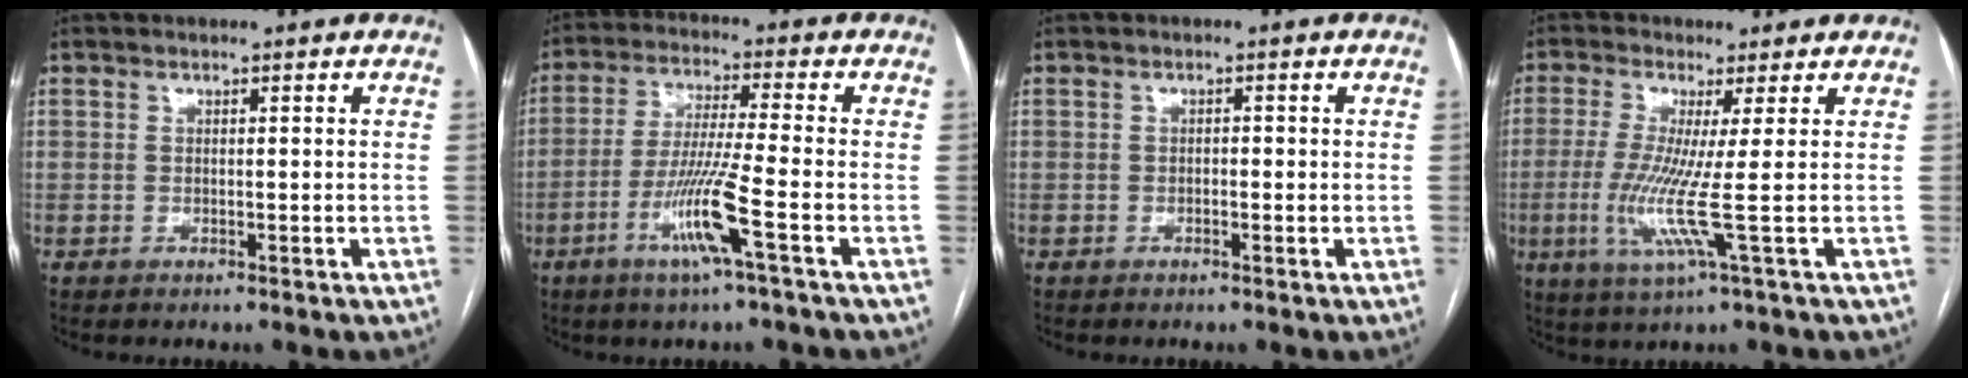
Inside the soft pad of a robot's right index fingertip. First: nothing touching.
{"total": 9.7, "force": [-4.1, -1.2, 8.7], "torque": [-0.172, -0.014, -0.081]}
{"total": 0.8, "force": [-0.2, 0.4, 0.7], "torque": [-0.011, 0.003, -0.003]}
{"total": 7.5, "force": [-1.1, -1.6, 7.3], "torque": [-0.158, -0.023, -0.021]}